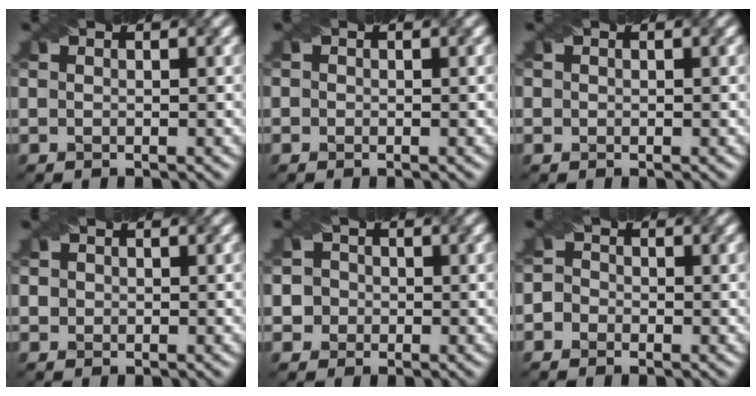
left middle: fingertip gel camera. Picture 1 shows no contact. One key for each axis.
{"total": 0.8, "fx": 0.2, "fy": 0.7, "fz": 0.3, "tx": 0.008, "ty": 0.015, "tz": -0.008}
{"total": 1.3, "fx": 0.6, "fy": 1.1, "fz": 0.5, "tx": -0.003, "ty": 0.015, "tz": 0.003}
{"total": 1.9, "fx": 0.7, "fy": 1.7, "fz": 0.7, "tx": -0.004, "ty": 0.018, "tz": 0.003}
{"total": 3.7, "fx": -0.2, "fy": 3.6, "fz": 0.9, "tx": 0.000, "ty": 0.033, "tz": -0.021}
{"total": 1.9, "fx": -0.9, "fy": 1.6, "fz": 0.4, "tx": 0.011, "ty": 0.016, "tz": -0.033}